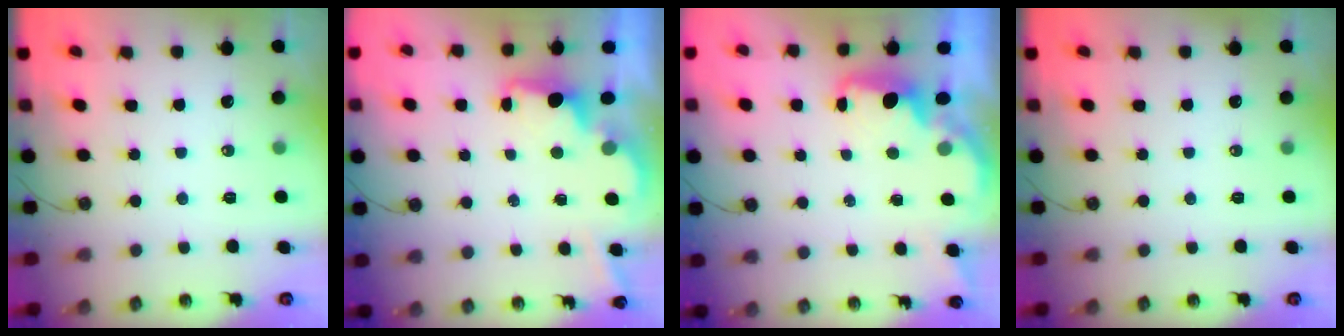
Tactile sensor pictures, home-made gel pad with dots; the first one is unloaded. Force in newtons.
{"total": 1.9, "press": 1.7, "slide": 0.8}
{"total": 1.6, "press": 1.5, "slide": 0.7}
{"total": 0.0}